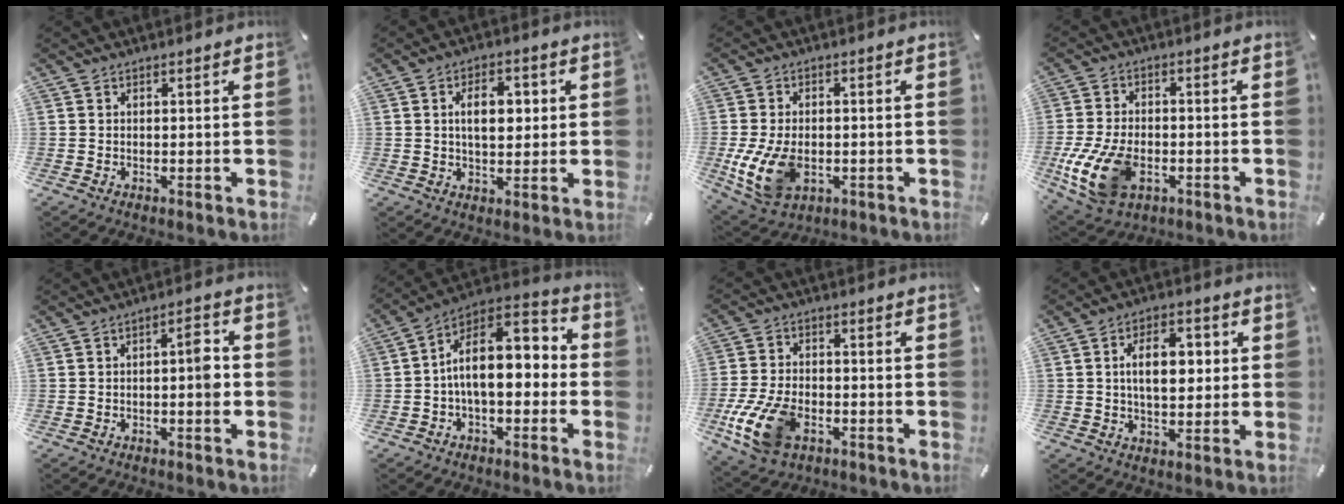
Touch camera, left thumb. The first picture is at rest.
{"total": 7.9, "force": [1.4, 4.8, 6.1], "torque": [-0.086, -0.001, 0.015]}
{"total": 11.4, "force": [-2.7, 7.5, 8.2], "torque": [-0.187, 0.000, -0.044]}
{"total": 14.0, "force": [-4.4, 8.7, 10.0], "torque": [-0.223, 0.003, -0.077]}
{"total": 5.3, "force": [-1.0, 2.0, 4.8], "torque": [-0.061, 0.007, -0.024]}
{"total": 13.3, "force": [0.1, 8.6, 10.1], "torque": [-0.159, -0.004, 0.006]}
{"total": 13.2, "force": [-5.3, 7.9, 9.2], "torque": [-0.197, 0.013, -0.093]}
{"total": 9.8, "force": [1.2, 6.0, 7.6], "torque": [-0.117, 0.000, 0.012]}